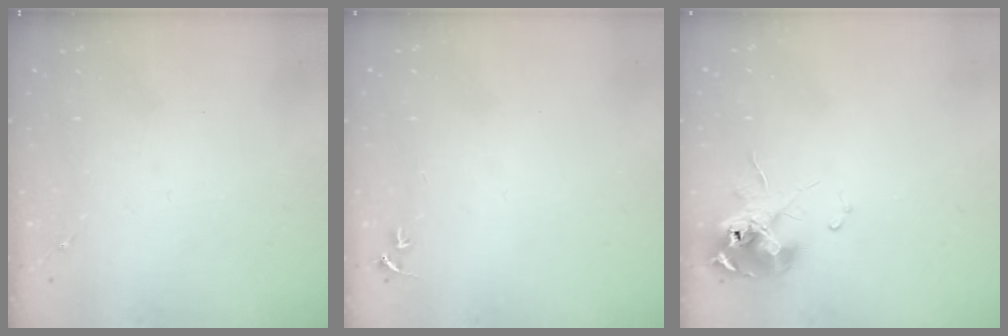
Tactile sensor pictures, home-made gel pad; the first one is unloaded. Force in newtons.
{"total": 2.7, "press": 2.7, "slide": 0.3}
{"total": 12.2, "press": 12.1, "slide": 1.3}